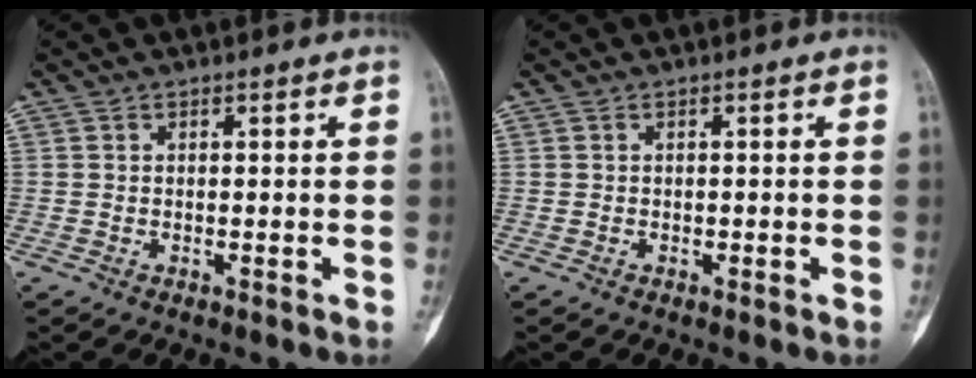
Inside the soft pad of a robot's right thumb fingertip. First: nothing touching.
{"total": 0.0}